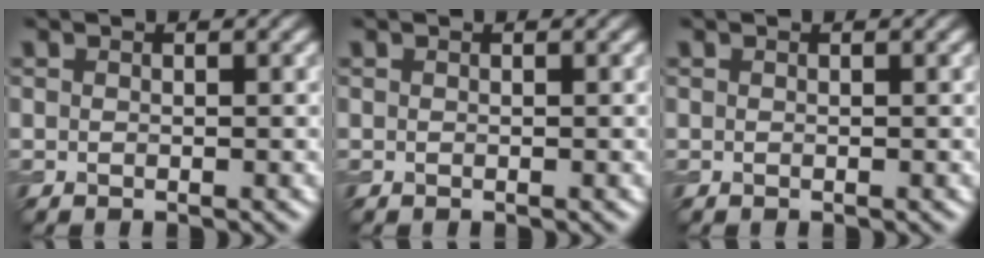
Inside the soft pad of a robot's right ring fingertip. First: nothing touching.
{"total": 0.0}
{"total": 0.0}